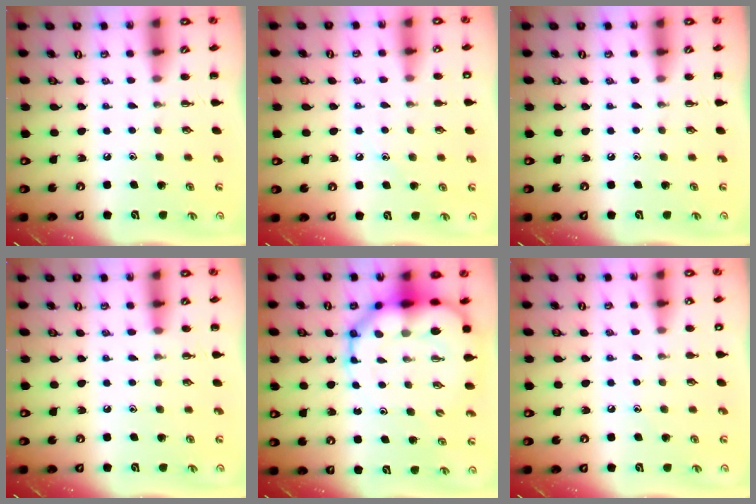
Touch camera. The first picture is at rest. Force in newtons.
{"total": 7.2, "press": 7.0, "slide": 1.7}
{"total": 0.0}
{"total": 6.9, "press": 6.6, "slide": 2.0}
{"total": 15.5, "press": 15.0, "slide": 4.1}
{"total": 6.7, "press": 6.4, "slide": 2.0}